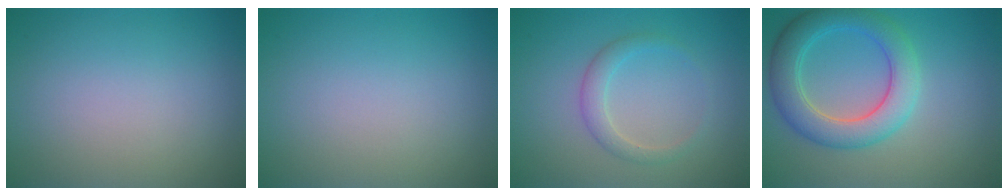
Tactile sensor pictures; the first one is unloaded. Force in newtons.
{"total": 0.0}
{"total": 1.9, "press": 1.9, "slide": 0.1}
{"total": 5.5, "press": 5.5, "slide": 0.5}